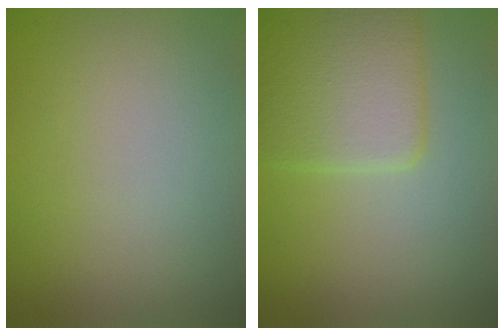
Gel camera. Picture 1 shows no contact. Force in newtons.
{"total": 5.3, "press": 5.3, "slide": 0.3}